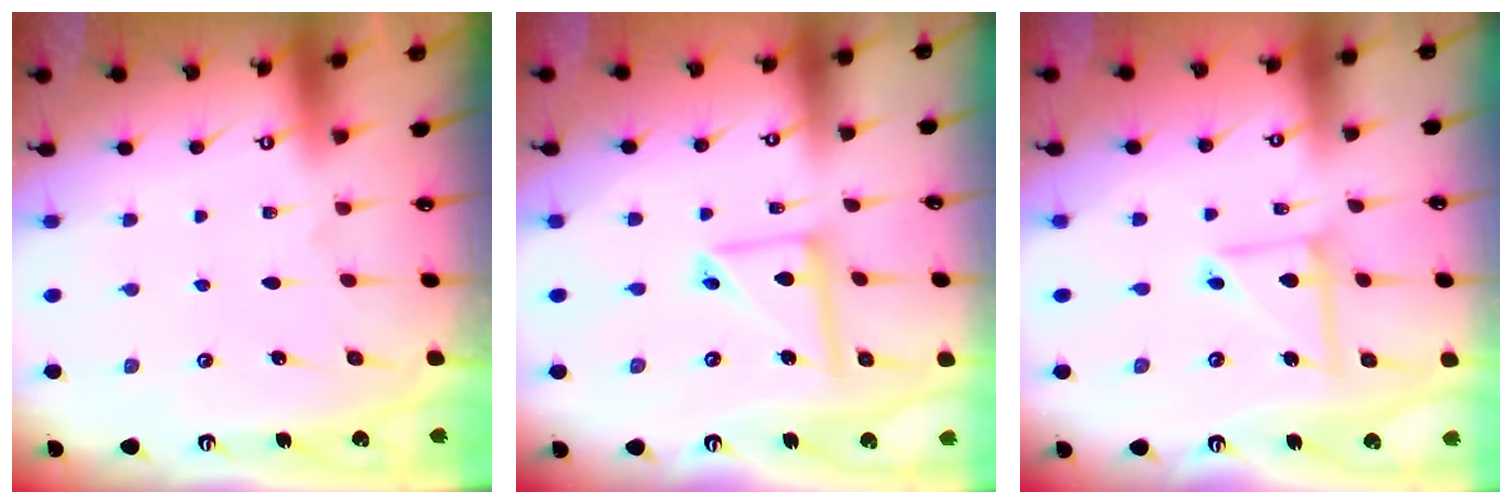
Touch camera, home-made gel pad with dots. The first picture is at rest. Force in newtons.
{"total": 9.2, "press": 9.2, "slide": 0.7}
{"total": 7.2, "press": 7.2, "slide": 0.6}